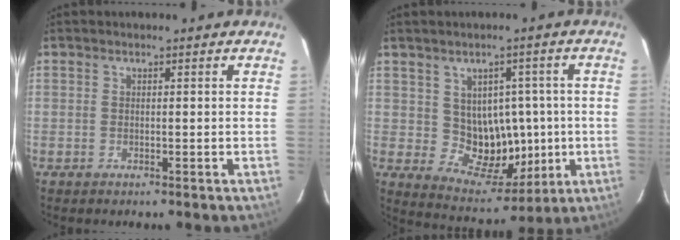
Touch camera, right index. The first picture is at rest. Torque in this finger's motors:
{"motor_torque": [0.15, 0.03, 0.01, 0.00]}